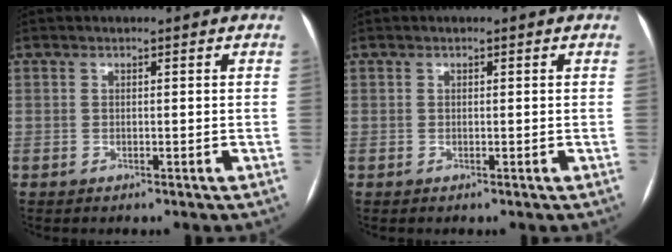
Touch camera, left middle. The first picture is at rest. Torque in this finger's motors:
{"motor_torque": [0.00, -0.02, 0.03, -0.01]}